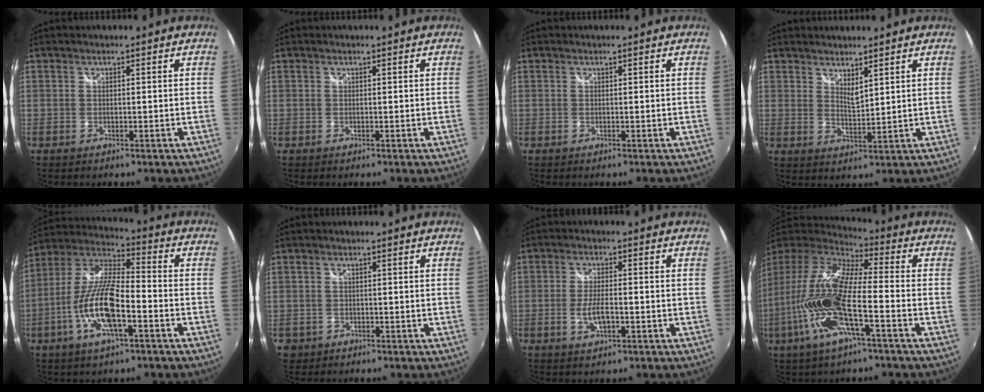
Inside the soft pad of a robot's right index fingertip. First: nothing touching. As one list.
[{"total": 0.0}, {"total": 0.0}, {"total": 3.4, "force": [2.8, 0.6, 1.7], "torque": [-0.027, -0.005, 0.048]}, {"total": 14.7, "force": [-5.4, 4.3, 13.0], "torque": [-0.269, -0.007, -0.105]}, {"total": 2.5, "force": [-0.7, 2.3, 0.5], "torque": [-0.016, 0.000, -0.006]}, {"total": 4.8, "force": [-1.5, 1.6, 4.2], "torque": [-0.087, -0.005, -0.025]}, {"total": 20.5, "force": [-6.5, 4.9, 18.8], "torque": [-0.371, -0.028, -0.135]}]